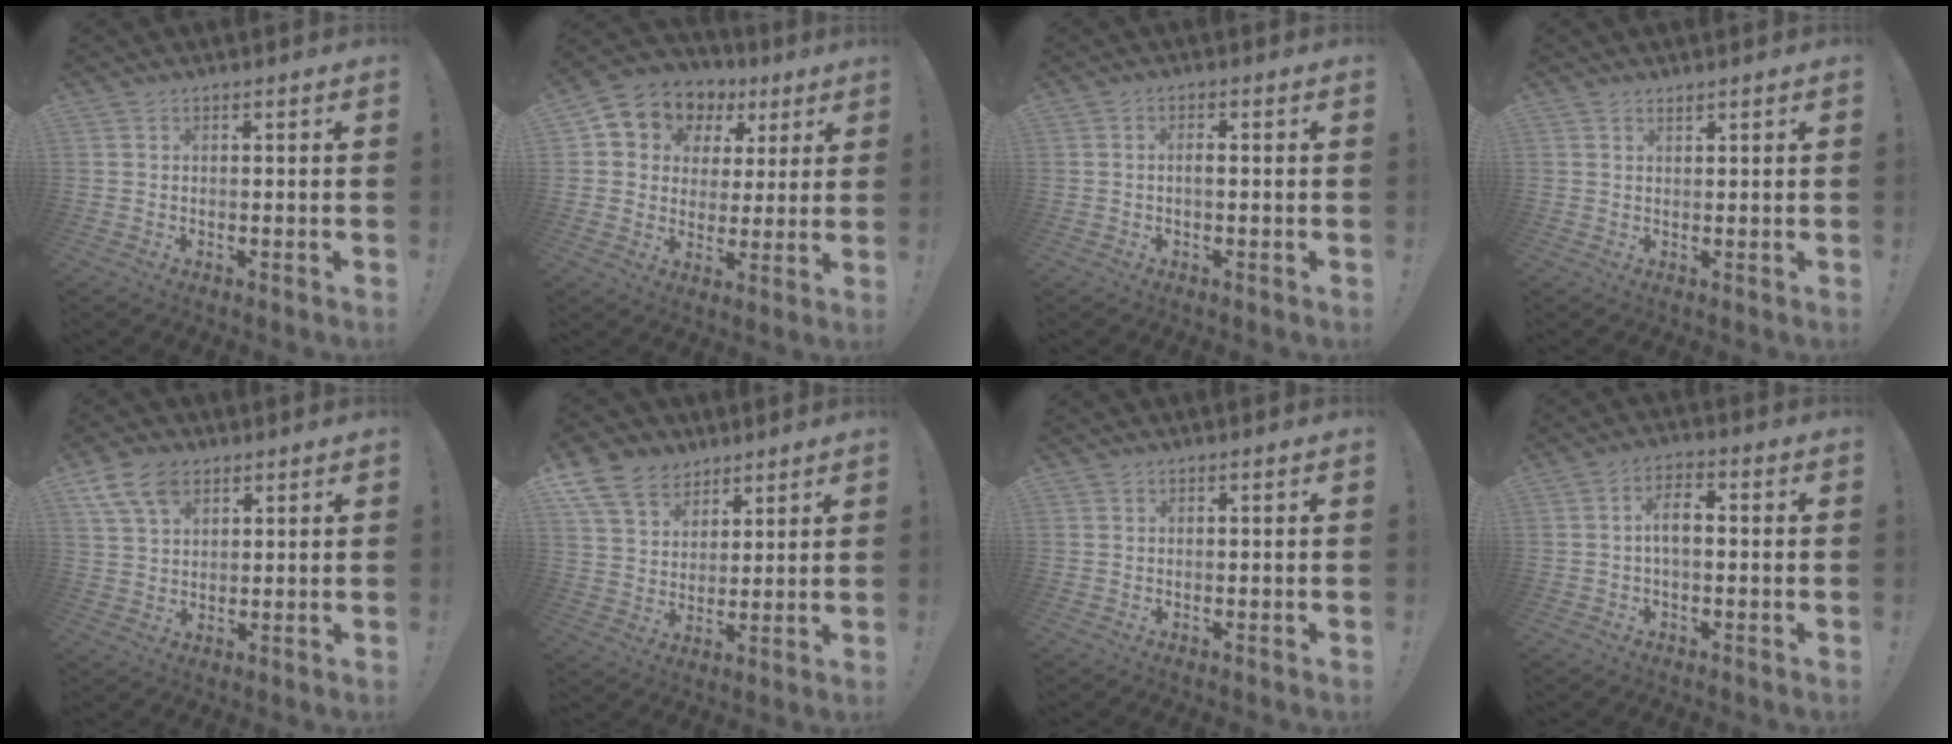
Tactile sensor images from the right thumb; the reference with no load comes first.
{"total": 7.4, "force": [3.0, 6.5, 1.9], "torque": [-0.035, -0.027, 0.061]}
{"total": 1.8, "force": [-0.4, 0.5, 1.7], "torque": [-0.032, 0.006, -0.008]}
{"total": 1.1, "force": [1.0, 0.3, 0.4], "torque": [-0.006, -0.002, 0.018]}
{"total": 10.2, "force": [5.6, 6.4, 5.6], "torque": [-0.104, -0.016, 0.108]}
{"total": 11.7, "force": [7.7, 8.2, 3.5], "torque": [-0.064, -0.050, 0.153]}
{"total": 0.0}
{"total": 6.1, "force": [0.1, 2.7, 5.5], "torque": [-0.099, 0.002, 0.001]}